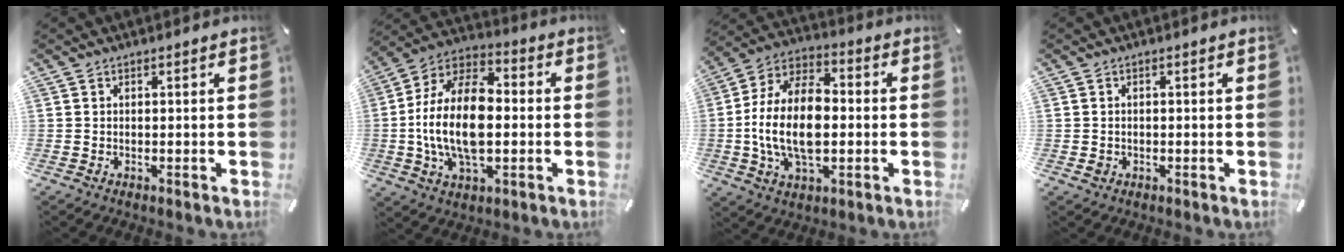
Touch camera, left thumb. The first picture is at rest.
{"total": 18.0, "force": [-2.1, 10.8, 14.3], "torque": [-0.295, -0.001, -0.044]}
{"total": 16.4, "force": [-2.5, 10.2, 12.5], "torque": [-0.268, 0.005, -0.050]}
{"total": 1.4, "force": [-0.3, 1.3, 0.6], "torque": [-0.002, 0.001, -0.010]}